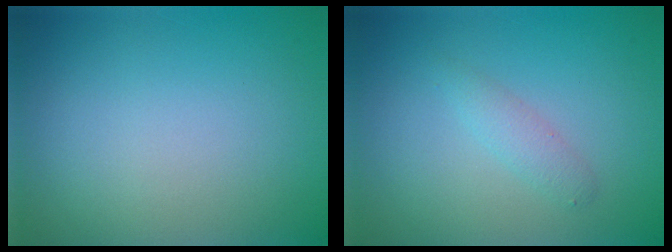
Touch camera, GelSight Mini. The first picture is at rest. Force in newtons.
{"total": 1.4, "press": 1.4, "slide": 0.0}